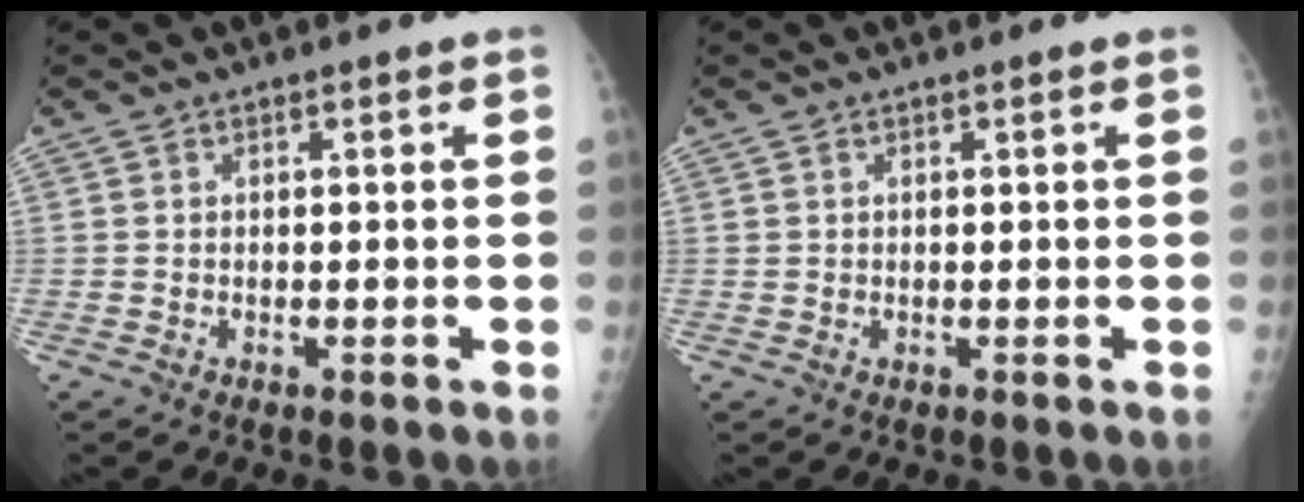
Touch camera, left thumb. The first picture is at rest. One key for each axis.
{"total": 0.0}